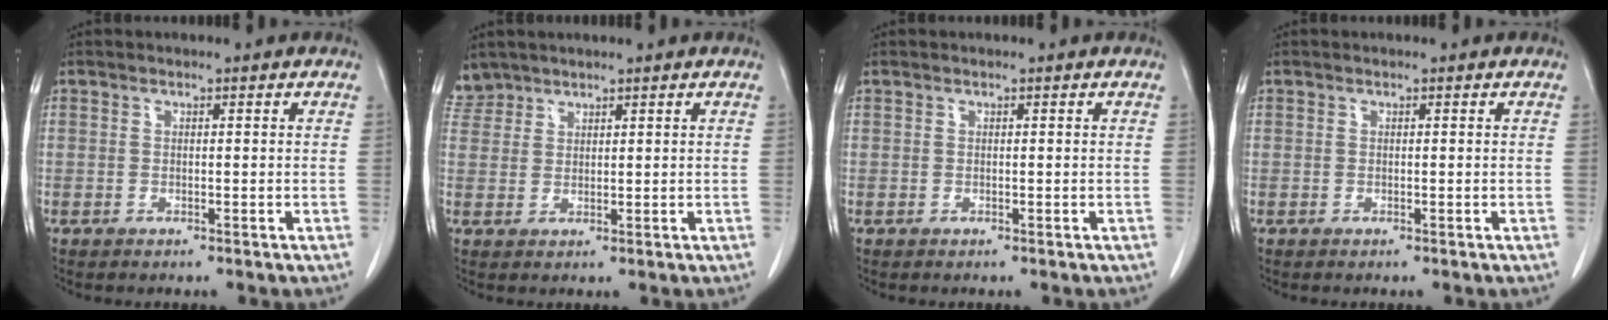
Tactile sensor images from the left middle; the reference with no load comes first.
{"total": 2.8, "force": [2.6, 1.0, -0.5], "torque": [0.008, 0.011, 0.054]}
{"total": 0.0}
{"total": 0.0}